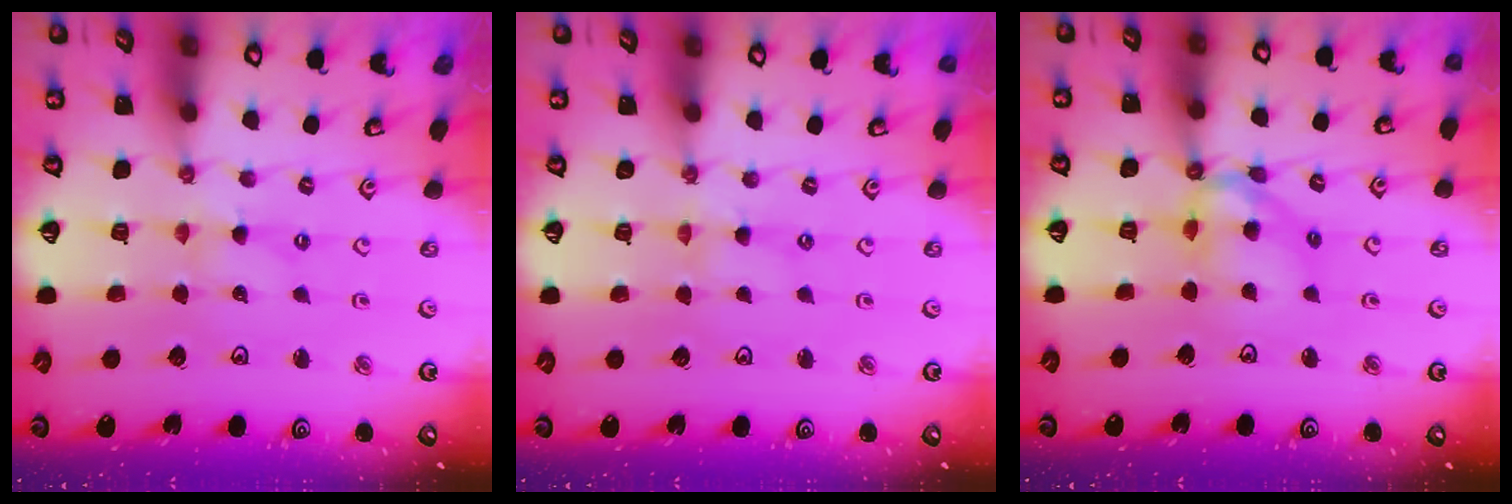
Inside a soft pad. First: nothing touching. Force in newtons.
{"total": 0.0}
{"total": 11.7, "press": 11.7, "slide": 1.0}